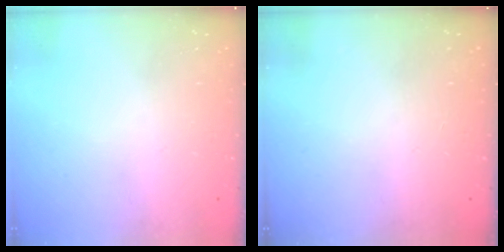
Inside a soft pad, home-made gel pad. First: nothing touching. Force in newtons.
{"total": 0.0}